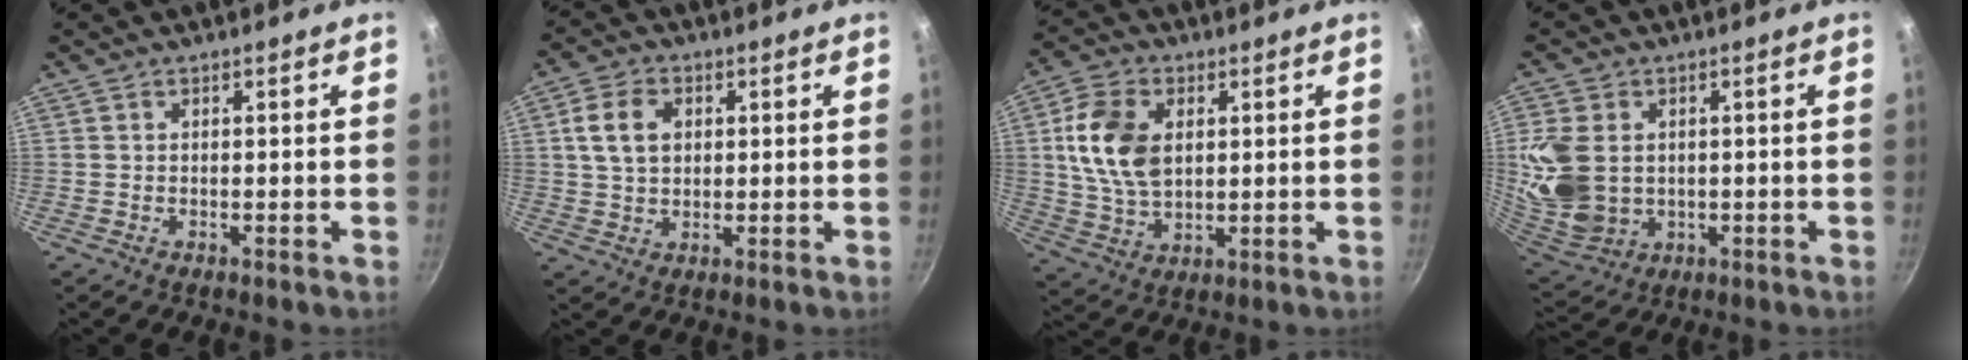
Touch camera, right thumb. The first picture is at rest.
{"total": 7.2, "force": [1.6, 5.2, 4.8], "torque": [-0.073, 0.005, 0.027]}
{"total": 12.6, "force": [2.4, 8.2, 9.2], "torque": [-0.160, -0.006, 0.047]}
{"total": 13.3, "force": [1.4, 10.0, 8.6], "torque": [-0.177, -0.021, 0.042]}